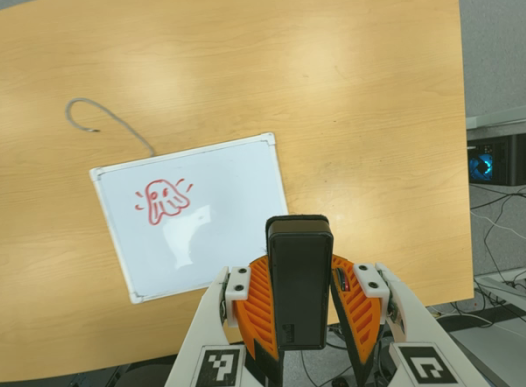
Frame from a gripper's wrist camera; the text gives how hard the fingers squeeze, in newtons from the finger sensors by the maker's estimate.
{"total": 7.9, "left": 6.6, "right": 9.2}